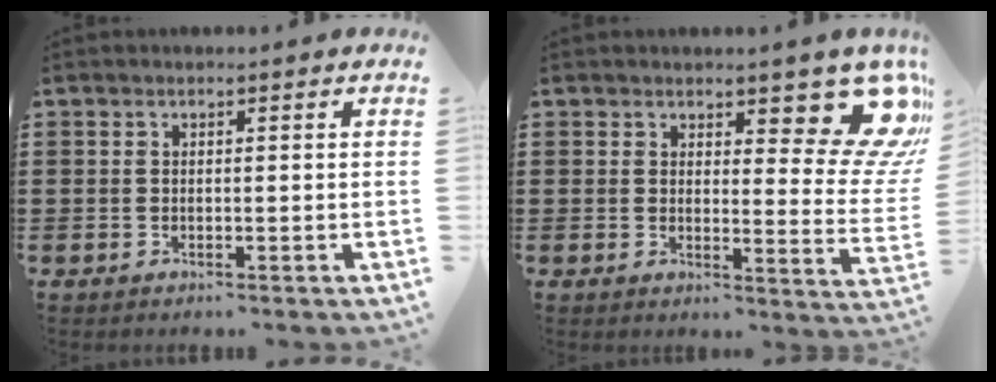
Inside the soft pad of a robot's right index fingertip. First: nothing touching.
{"total": 11.2, "force": [7.5, 3.7, 7.4], "torque": [-0.103, -0.042, 0.132]}